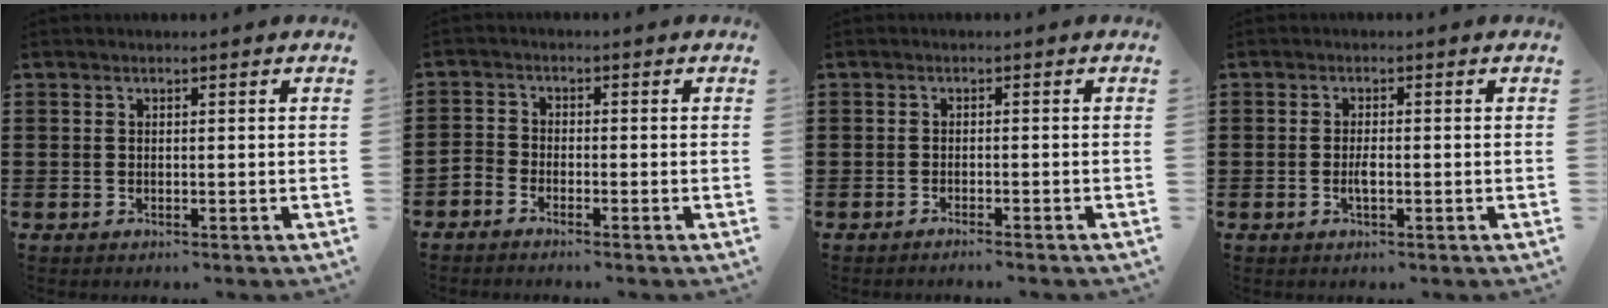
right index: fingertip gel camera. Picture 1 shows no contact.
{"total": 1.7, "force": [-1.7, 0.5, 0.0], "torque": [-0.006, 0.007, -0.036]}
{"total": 1.3, "force": [-1.2, -0.4, 0.3], "torque": [-0.007, -0.002, -0.022]}
{"total": 1.8, "force": [-0.5, 0.6, 1.7], "torque": [-0.040, 0.000, -0.011]}